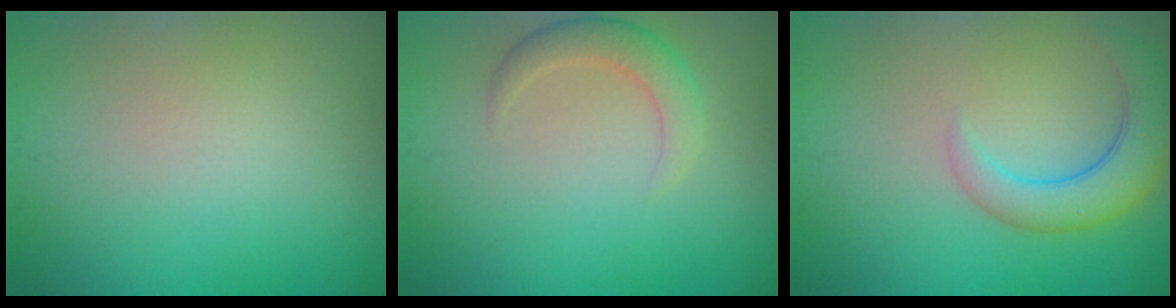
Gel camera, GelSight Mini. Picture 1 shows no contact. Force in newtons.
{"total": 2.6, "press": 2.6, "slide": 0.1}
{"total": 4.6, "press": 4.6, "slide": 0.4}